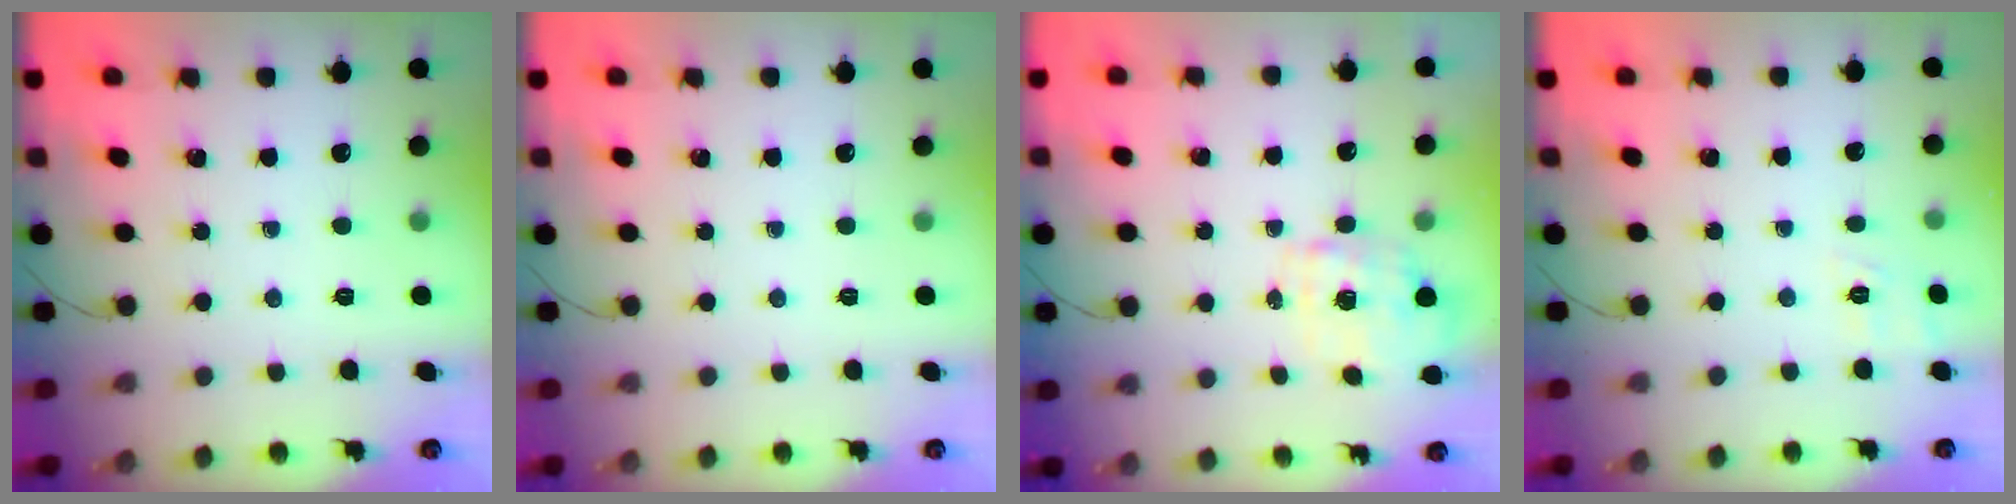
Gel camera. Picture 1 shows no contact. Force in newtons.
{"total": 0.0}
{"total": 1.7, "press": 1.6, "slide": 0.5}
{"total": 3.0, "press": 2.3, "slide": 1.9}